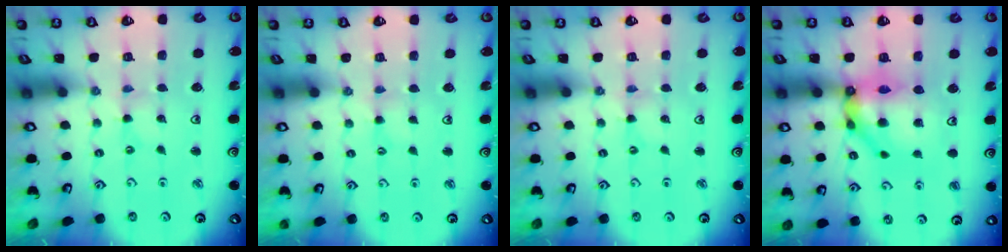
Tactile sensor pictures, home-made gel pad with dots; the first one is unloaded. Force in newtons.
{"total": 1.3, "press": 1.3, "slide": 0.3}
{"total": 0.0}
{"total": 12.7, "press": 12.5, "slide": 2.1}